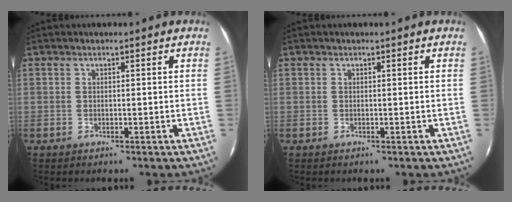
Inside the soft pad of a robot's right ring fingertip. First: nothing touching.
{"total": 0.0}